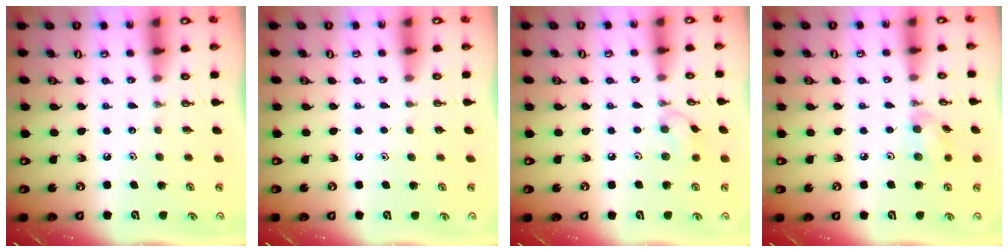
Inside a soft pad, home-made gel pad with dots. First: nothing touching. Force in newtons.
{"total": 0.9, "press": 0.1, "slide": 0.9}
{"total": 7.4, "press": 7.2, "slide": 1.7}
{"total": 6.2, "press": 6.2, "slide": 0.6}